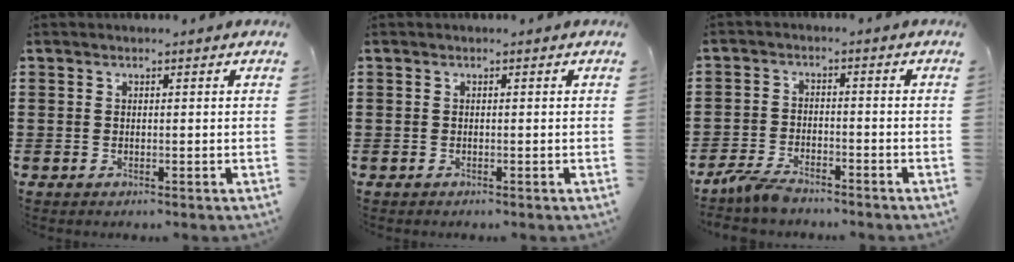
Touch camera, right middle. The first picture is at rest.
{"total": 0.0}
{"total": 4.5, "force": [-4.0, 1.4, 1.6], "torque": [-0.047, -0.001, -0.083]}